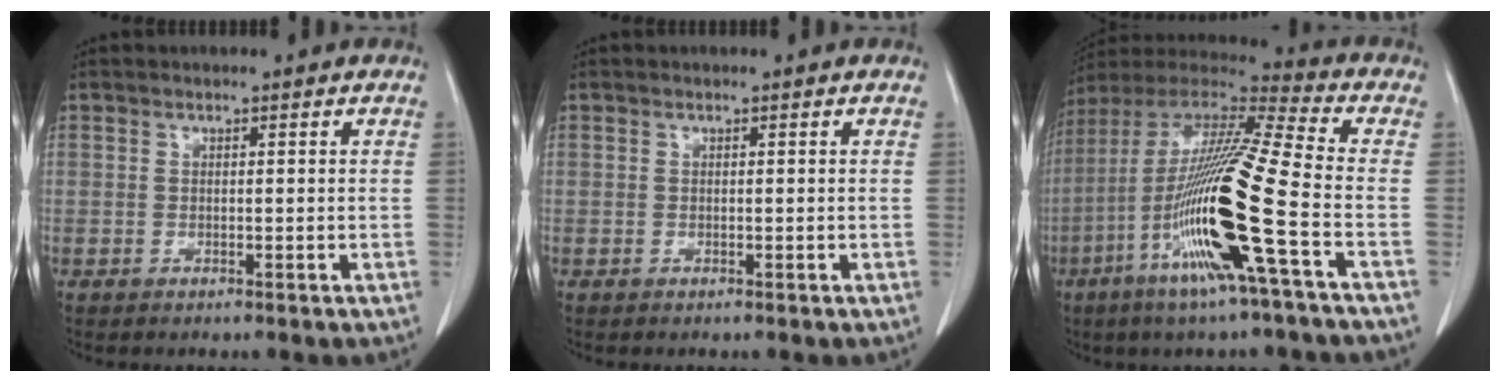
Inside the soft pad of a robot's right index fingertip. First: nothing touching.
{"total": 0.0}
{"total": 21.0, "force": [-6.8, -0.3, 19.9], "torque": [-0.411, -0.025, -0.141]}